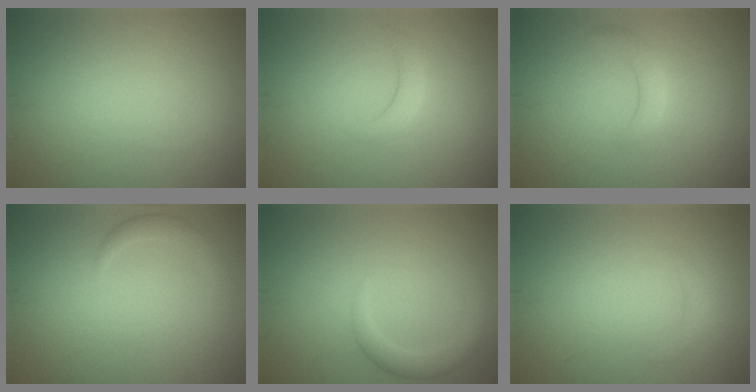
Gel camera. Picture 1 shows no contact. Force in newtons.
{"total": 1.5, "press": 1.5, "slide": 0.3}
{"total": 1.8, "press": 1.8, "slide": 0.2}
{"total": 1.5, "press": 1.5, "slide": 0.2}
{"total": 2.4, "press": 2.4, "slide": 0.1}
{"total": 0.9, "press": 0.9, "slide": 0.0}